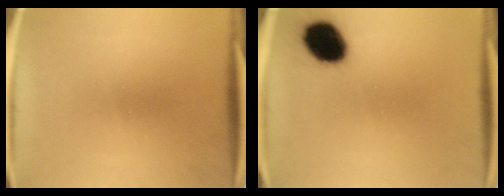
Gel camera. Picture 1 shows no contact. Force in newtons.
{"total": 11.9}